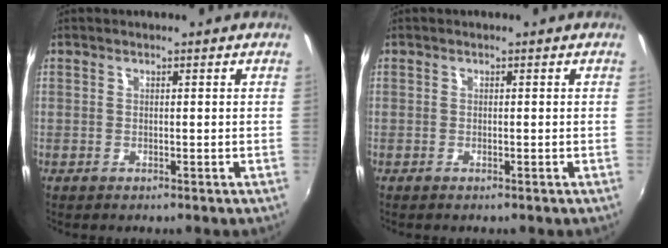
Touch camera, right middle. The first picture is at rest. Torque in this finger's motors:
{"motor_torque": [-0.23, -0.02, 0.03, -0.01]}